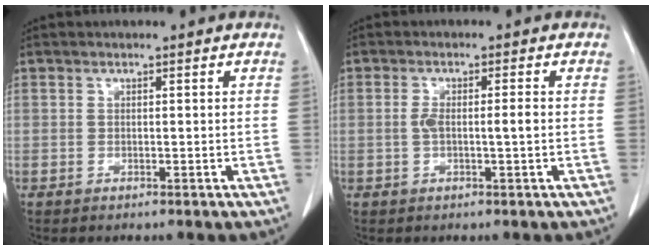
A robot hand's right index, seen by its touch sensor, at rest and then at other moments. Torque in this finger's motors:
{"motor_torque": [0.25, 0.25, 0.08, 0.03]}